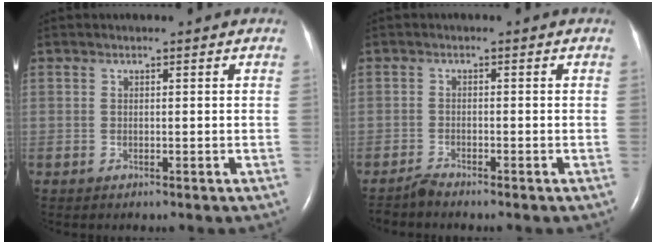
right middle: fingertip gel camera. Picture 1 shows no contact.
{"total": 1.7, "force": [-1.6, -0.4, 0.1], "torque": [-0.009, -0.009, -0.033]}